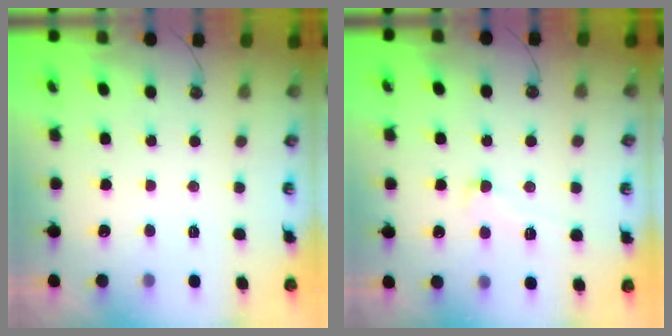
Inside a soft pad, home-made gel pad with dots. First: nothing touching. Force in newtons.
{"total": 1.7, "press": 1.4, "slide": 0.9}